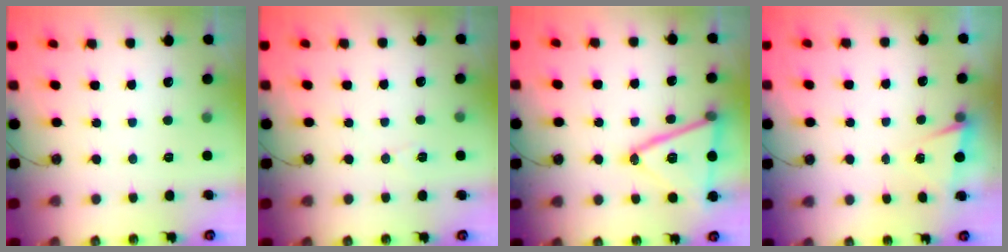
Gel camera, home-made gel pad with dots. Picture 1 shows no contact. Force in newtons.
{"total": 5.1, "press": 4.9, "slide": 1.6}
{"total": 18.1, "press": 17.8, "slide": 3.6}
{"total": 2.7, "press": 1.5, "slide": 2.2}